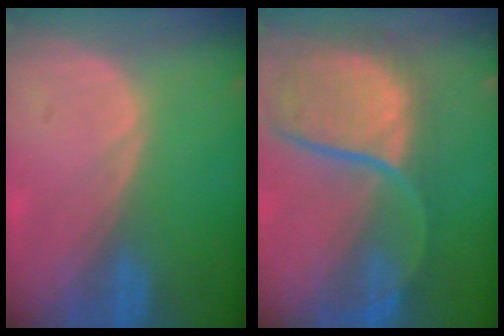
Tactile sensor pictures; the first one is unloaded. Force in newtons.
{"total": 12.1, "press": 9.9, "slide": 6.9}